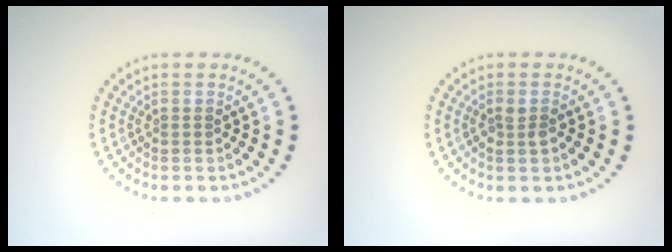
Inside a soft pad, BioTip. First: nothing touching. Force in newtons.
{"total": 0.9, "press": 0.9, "slide": 0.3}